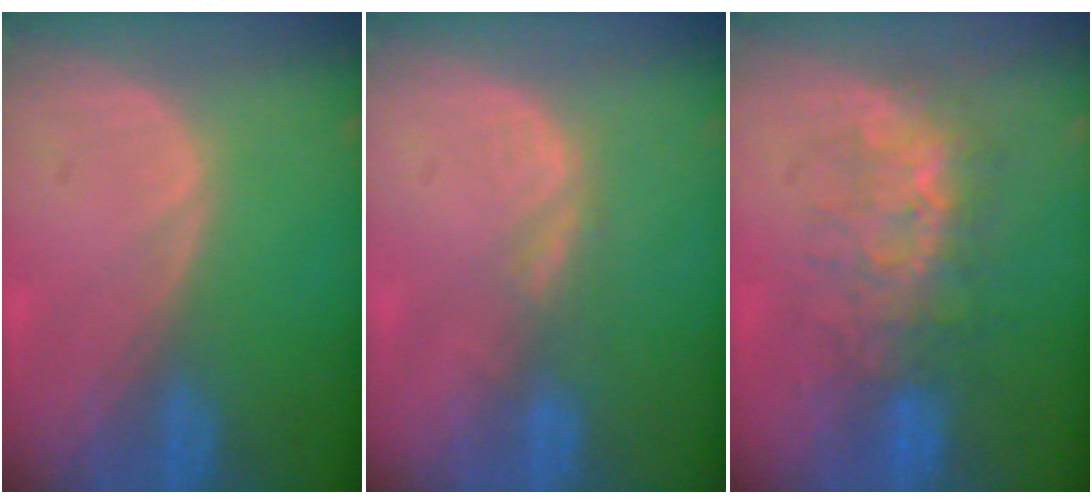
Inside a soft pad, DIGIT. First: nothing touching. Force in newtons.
{"total": 2.7, "press": 2.1, "slide": 1.7}
{"total": 7.6, "press": 7.2, "slide": 2.3}